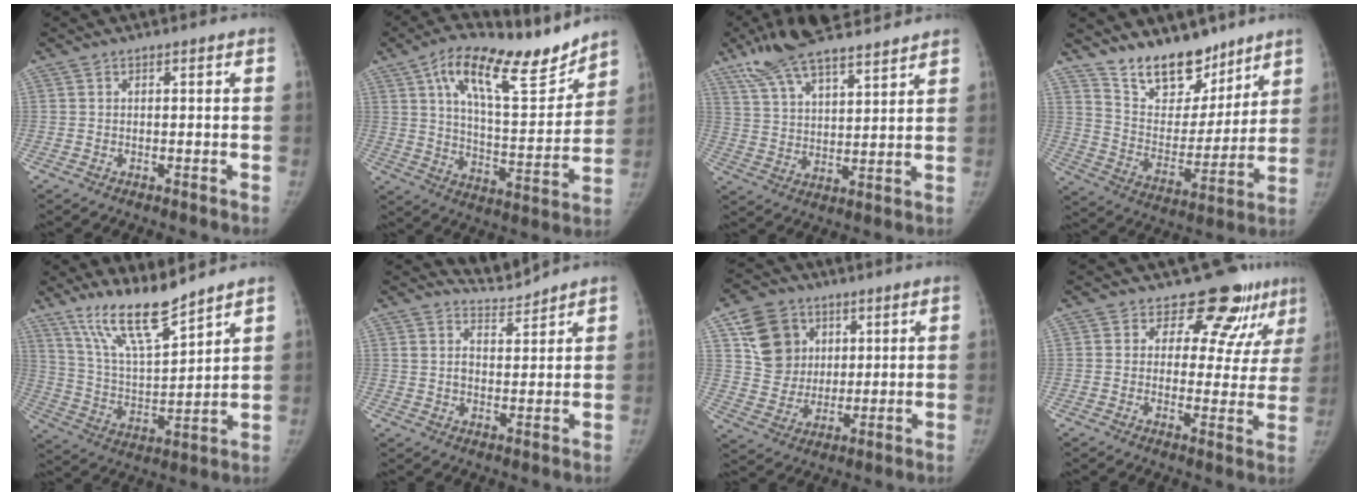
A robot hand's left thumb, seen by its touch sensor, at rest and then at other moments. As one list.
[{"total": 19.3, "force": [13.1, 6.6, 12.5], "torque": [-0.160, -0.064, 0.218]}, {"total": 17.2, "force": [13.0, 5.2, 10.1], "torque": [-0.162, -0.032, 0.231]}, {"total": 16.2, "force": [12.7, 7.8, 6.3], "torque": [-0.052, -0.089, 0.223]}, {"total": 14.1, "force": [11.3, 2.7, 8.0], "torque": [-0.131, -0.069, 0.219]}, {"total": 4.3, "force": [4.2, 0.4, -0.7], "torque": [0.027, -0.037, 0.079]}, {"total": 12.9, "force": [5.2, 10.8, 4.8], "torque": [-0.057, -0.011, 0.101]}, {"total": 11.4, "force": [8.8, 5.8, 4.2], "torque": [-0.003, -0.054, 0.097]}]